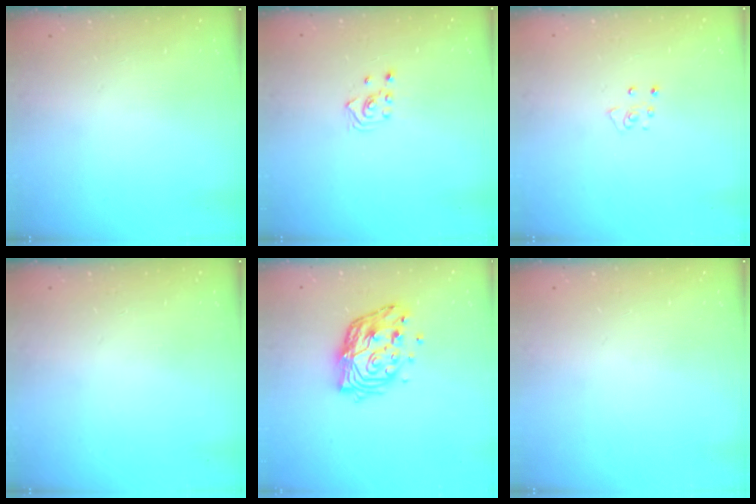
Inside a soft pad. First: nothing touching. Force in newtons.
{"total": 2.5, "press": 2.3, "slide": 1.0}
{"total": 4.2, "press": 4.1, "slide": 0.5}
{"total": 0.0}
{"total": 14.3, "press": 14.2, "slide": 1.2}
{"total": 0.0}